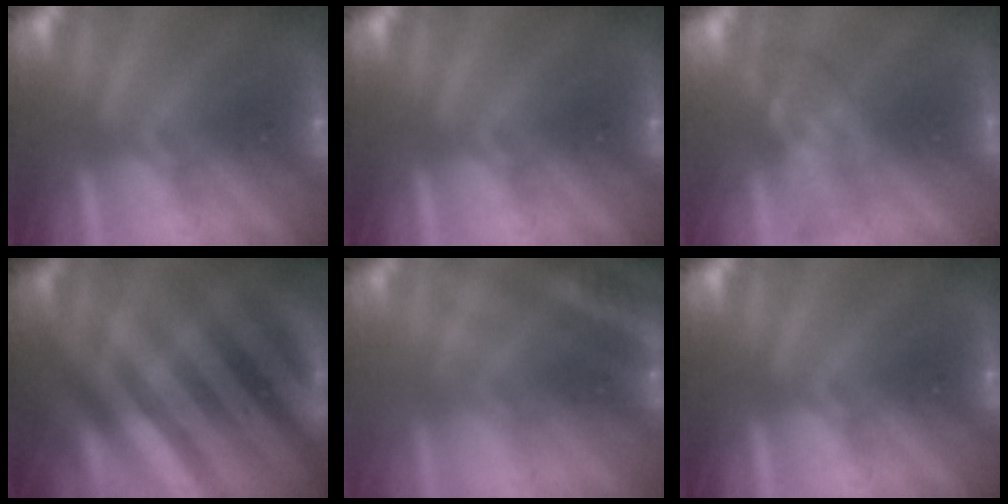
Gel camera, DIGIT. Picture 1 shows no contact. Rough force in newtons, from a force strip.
{"total": 0.0}
{"total": 2.7}
{"total": 2.9}
{"total": 2.8}
{"total": 0.0}